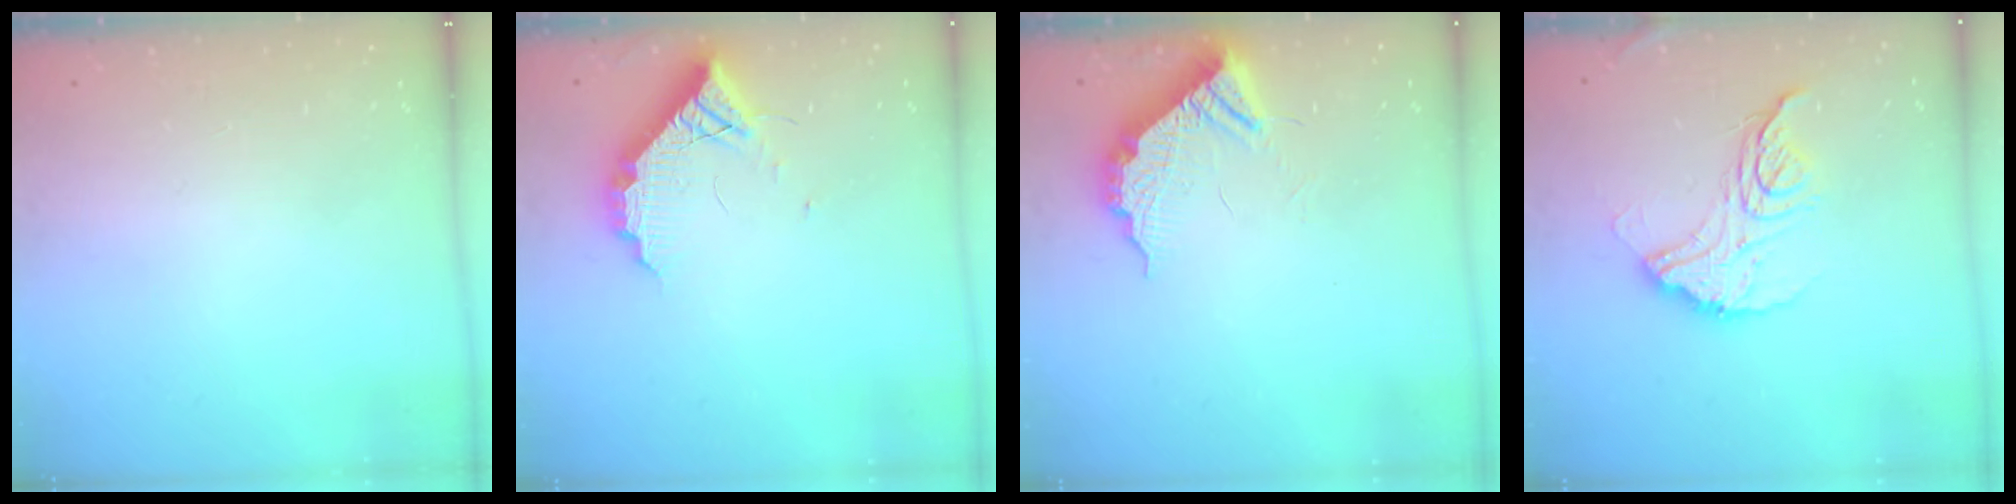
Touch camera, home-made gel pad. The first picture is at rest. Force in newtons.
{"total": 10.2, "press": 10.2, "slide": 0.8}
{"total": 10.5, "press": 10.5, "slide": 0.6}
{"total": 13.8, "press": 13.8, "slide": 1.0}